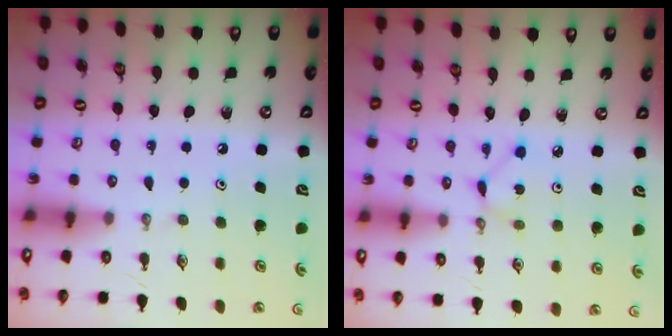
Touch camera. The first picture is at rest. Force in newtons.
{"total": 1.7, "press": 1.7, "slide": 0.3}